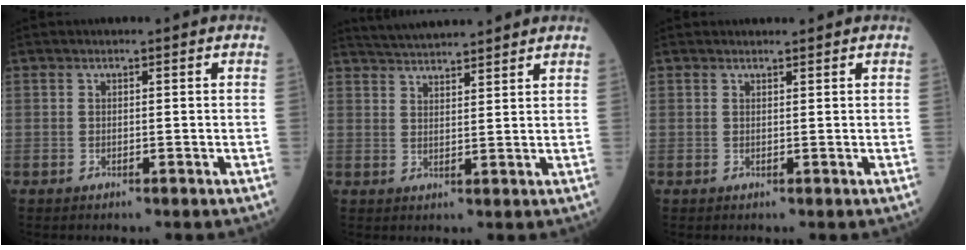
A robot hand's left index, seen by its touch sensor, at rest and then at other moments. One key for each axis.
{"total": 8.4, "fx": 7.9, "fy": 0.1, "fz": 2.7, "tx": -0.055, "ty": 0.030, "tz": 0.125}
{"total": 1.0, "fx": 1.0, "fy": 0.1, "fz": 0.0, "tx": -0.008, "ty": 0.004, "tz": 0.019}